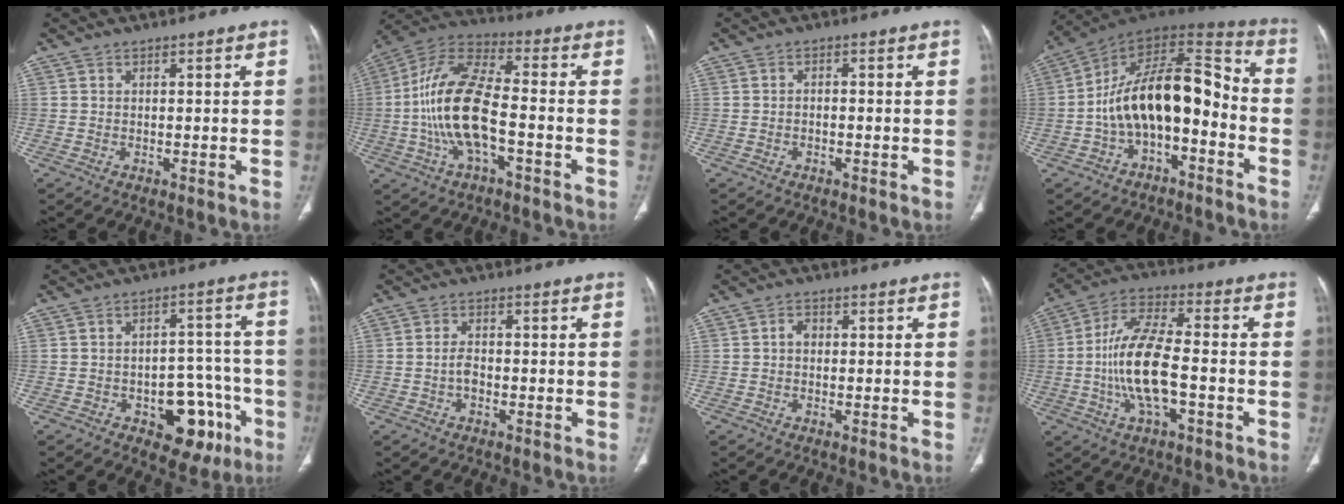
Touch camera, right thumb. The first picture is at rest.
{"total": 16.5, "force": [-3.2, 6.8, 14.7], "torque": [-0.299, 0.039, -0.063]}
{"total": 0.9, "force": [-0.5, 0.6, 0.5], "torque": [-0.006, 0.005, -0.010]}
{"total": 18.4, "force": [-4.1, 9.8, 15.0], "torque": [-0.223, 0.082, -0.070]}
{"total": 12.7, "force": [-5.6, 7.5, 8.6], "torque": [-0.069, 0.044, -0.066]}
{"total": 2.5, "force": [-0.7, 1.5, 1.9], "torque": [-0.034, 0.011, -0.015]}
{"total": 1.7, "force": [0.0, 1.3, 1.1], "torque": [-0.011, 0.008, -0.004]}
{"total": 14.3, "force": [-2.7, 5.4, 12.9], "torque": [-0.262, 0.026, -0.053]}